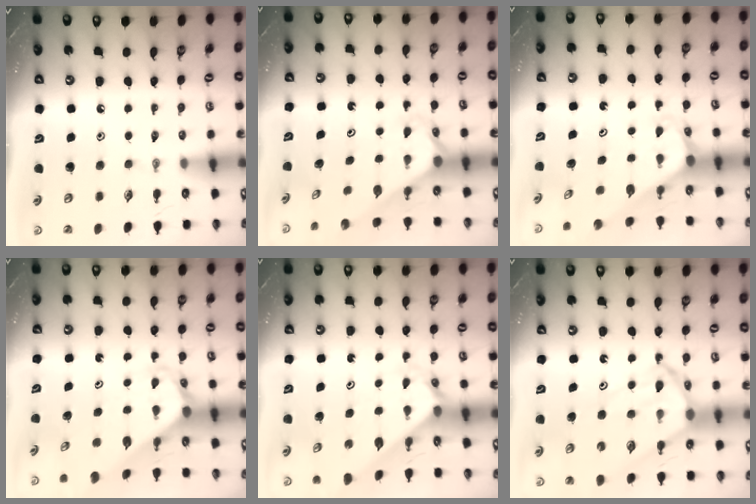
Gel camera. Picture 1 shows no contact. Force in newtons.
{"total": 2.4, "press": 2.4, "slide": 0.2}
{"total": 2.0, "press": 2.0, "slide": 0.1}
{"total": 2.4, "press": 2.4, "slide": 0.2}
{"total": 2.3, "press": 2.3, "slide": 0.2}
{"total": 11.9, "press": 11.8, "slide": 1.1}